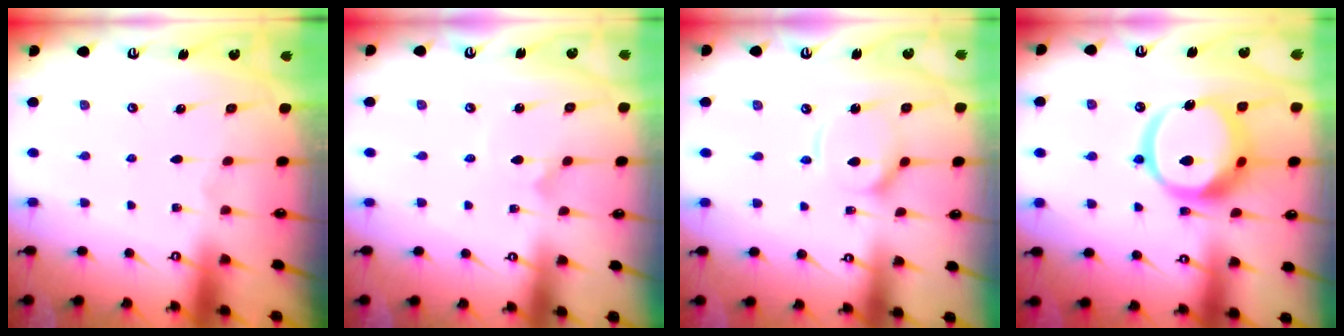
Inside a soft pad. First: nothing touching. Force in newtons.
{"total": 0.7, "press": 0.7, "slide": 0.0}
{"total": 10.5, "press": 10.5, "slide": 1.0}
{"total": 17.1, "press": 17.0, "slide": 2.1}